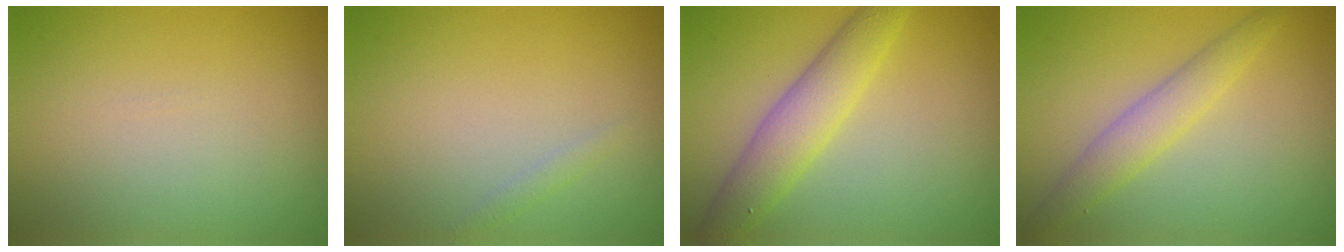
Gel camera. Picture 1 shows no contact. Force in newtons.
{"total": 0.7, "press": 0.7, "slide": 0.1}
{"total": 4.4, "press": 4.4, "slide": 0.1}
{"total": 2.8, "press": 2.8, "slide": 0.0}